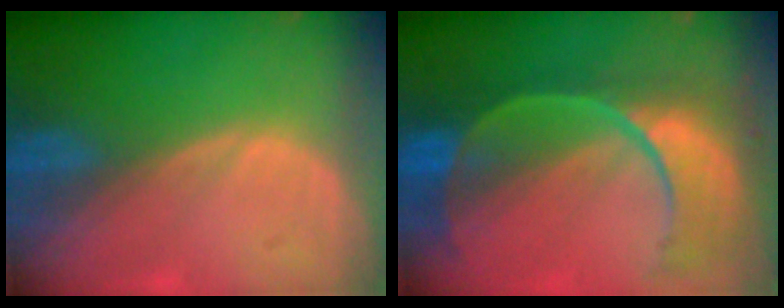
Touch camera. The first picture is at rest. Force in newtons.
{"total": 11.2, "press": 9.4, "slide": 6.1}